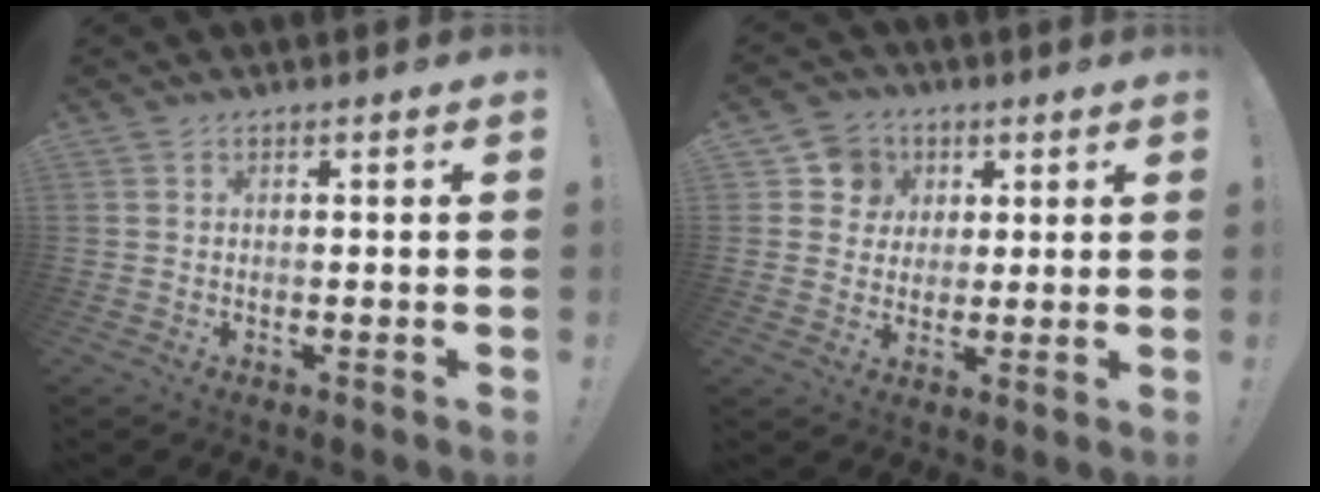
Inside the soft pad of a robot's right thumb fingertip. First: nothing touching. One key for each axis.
{"total": 8.0, "fx": 2.1, "fy": 7.6, "fz": 1.3, "tx": -0.021, "ty": -0.009, "tz": 0.044}